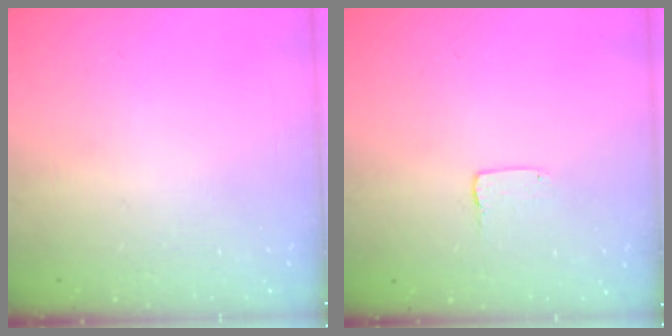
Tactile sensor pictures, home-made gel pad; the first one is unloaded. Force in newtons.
{"total": 2.0, "press": 2.0, "slide": 0.2}